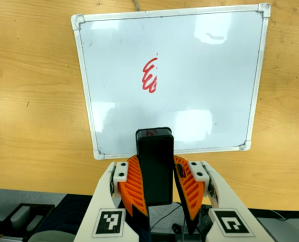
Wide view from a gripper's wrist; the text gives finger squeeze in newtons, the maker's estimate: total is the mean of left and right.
{"total": 8.9, "left": 8.6, "right": 9.2}